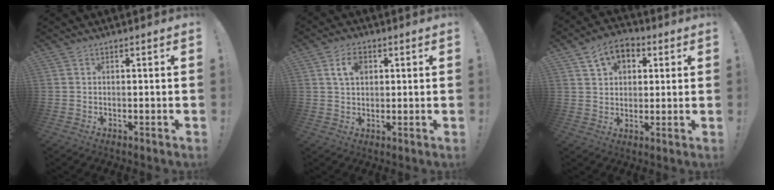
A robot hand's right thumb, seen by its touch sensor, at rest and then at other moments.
{"total": 6.3, "force": [2.2, 4.1, 4.3], "torque": [-0.069, 0.004, 0.038]}
{"total": 9.5, "force": [4.2, 6.9, 5.1], "torque": [-0.079, -0.006, 0.079]}